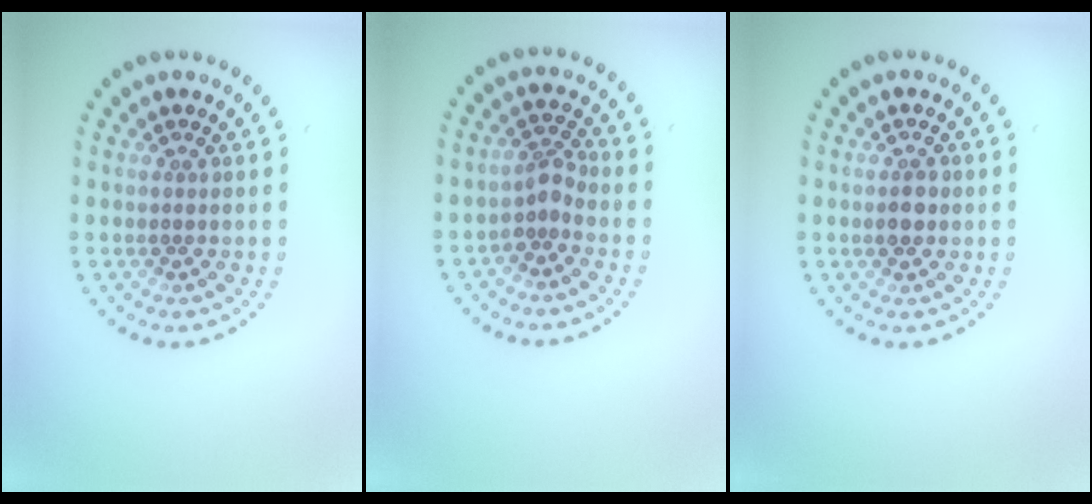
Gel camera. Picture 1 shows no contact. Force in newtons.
{"total": 1.9, "press": 1.4, "slide": 1.3}
{"total": 2.1, "press": 2.1, "slide": 0.0}